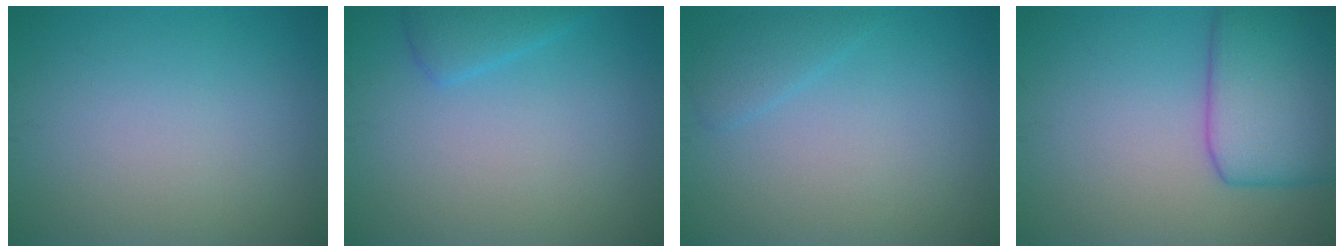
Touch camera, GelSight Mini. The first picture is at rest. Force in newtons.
{"total": 2.0, "press": 2.0, "slide": 0.2}
{"total": 1.5, "press": 1.5, "slide": 0.1}
{"total": 7.8, "press": 7.8, "slide": 0.3}